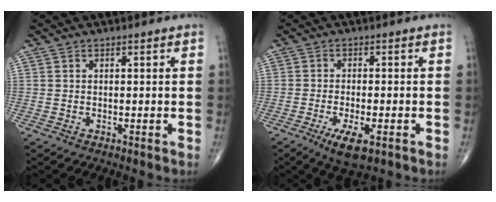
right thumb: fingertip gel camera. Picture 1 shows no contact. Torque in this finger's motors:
{"motor_torque": [-0.05, 0.61, 0.38, 0.12, 0.17]}